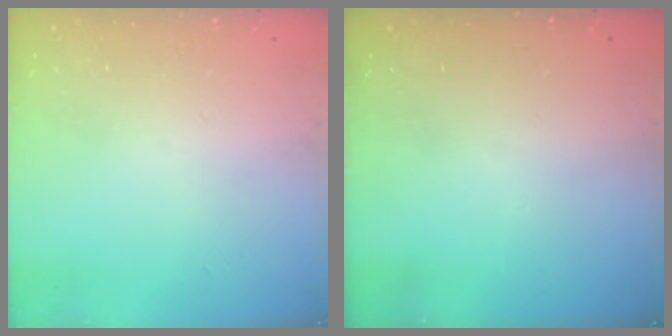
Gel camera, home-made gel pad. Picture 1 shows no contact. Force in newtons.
{"total": 0.0}